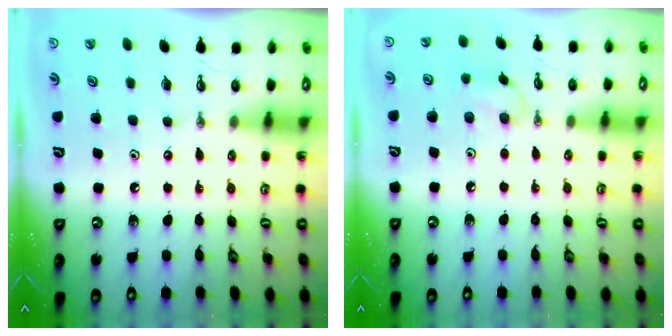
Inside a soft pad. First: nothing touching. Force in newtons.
{"total": 6.7, "press": 5.9, "slide": 3.2}